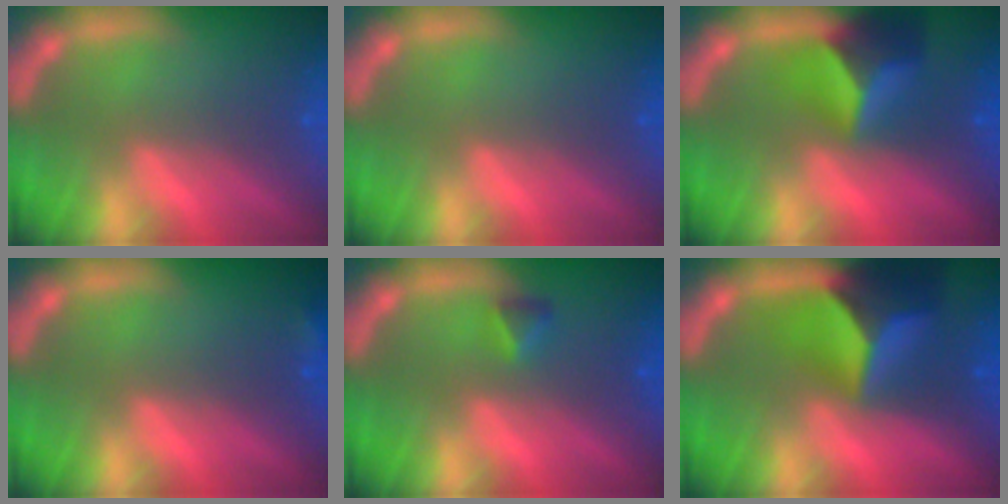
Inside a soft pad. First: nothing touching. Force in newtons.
{"total": 0.0}
{"total": 6.0}
{"total": 0.9}
{"total": 1.4}
{"total": 8.9}